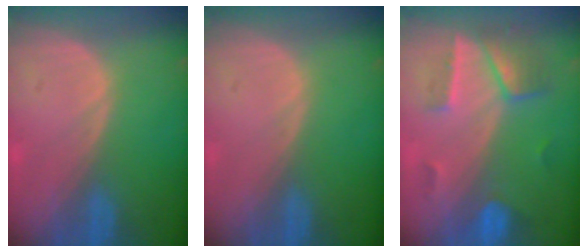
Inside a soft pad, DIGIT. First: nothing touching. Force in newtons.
{"total": 0.0}
{"total": 7.2, "press": 6.3, "slide": 3.5}